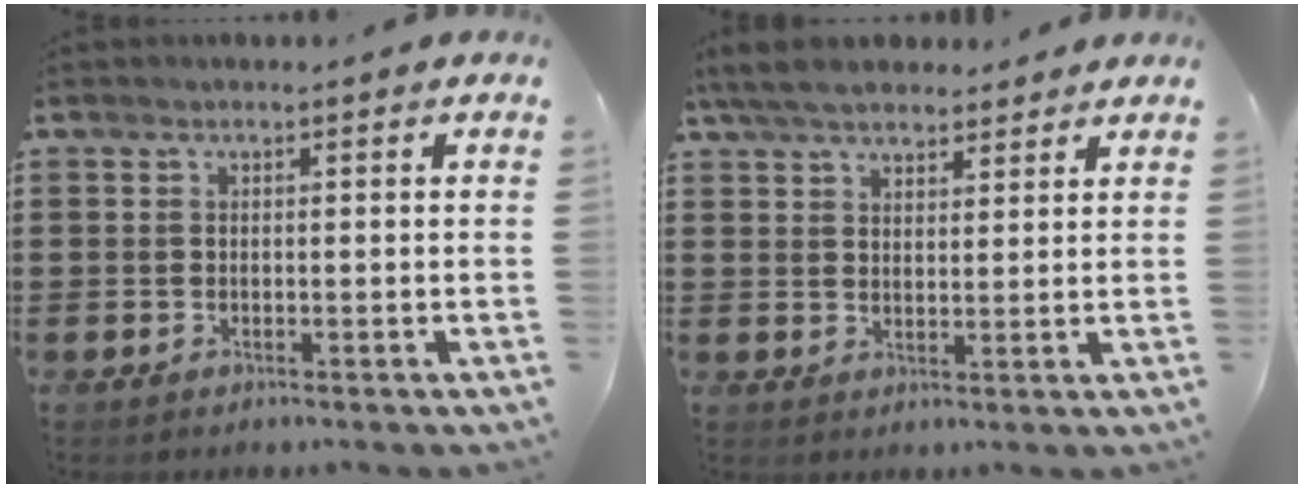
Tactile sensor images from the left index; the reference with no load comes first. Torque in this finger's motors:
{"motor_torque": [2.14, 0.00, -0.06, -0.11]}